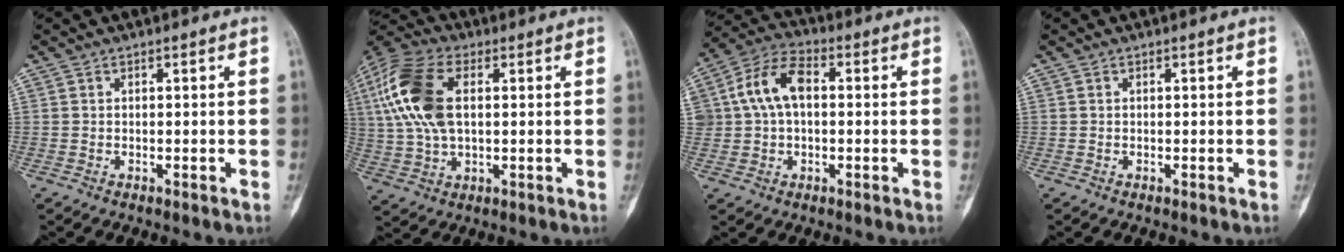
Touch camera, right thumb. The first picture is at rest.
{"total": 16.5, "force": [3.3, 9.0, 13.3], "torque": [-0.298, 0.015, 0.060]}
{"total": 10.3, "force": [1.2, 6.6, 7.8], "torque": [-0.145, 0.029, 0.019]}
{"total": 0.0}